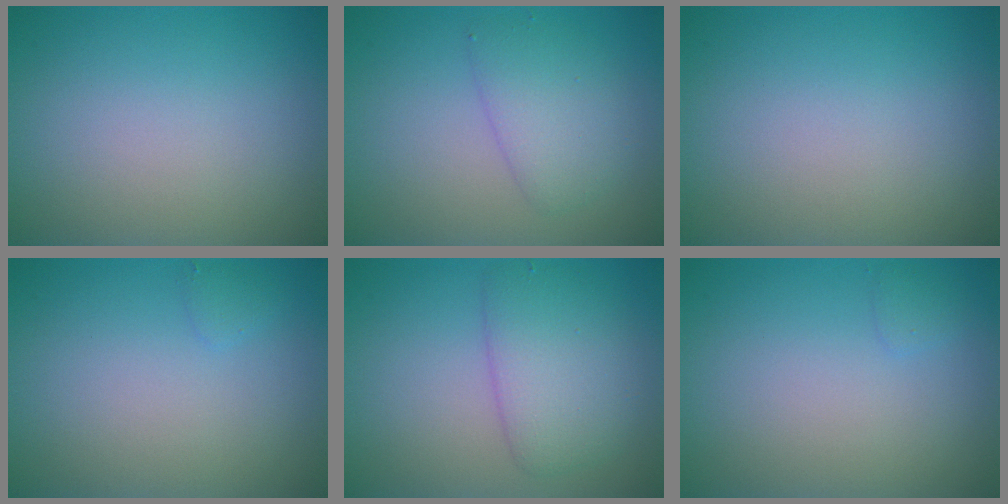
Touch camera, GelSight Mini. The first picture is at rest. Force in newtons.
{"total": 3.0, "press": 3.0, "slide": 0.1}
{"total": 0.0}
{"total": 0.6, "press": 0.6, "slide": 0.0}
{"total": 4.3, "press": 4.3, "slide": 0.0}
{"total": 0.7, "press": 0.7, "slide": 0.1}